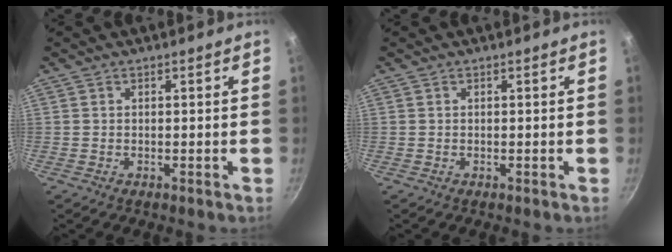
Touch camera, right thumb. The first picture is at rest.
{"total": 0.0}